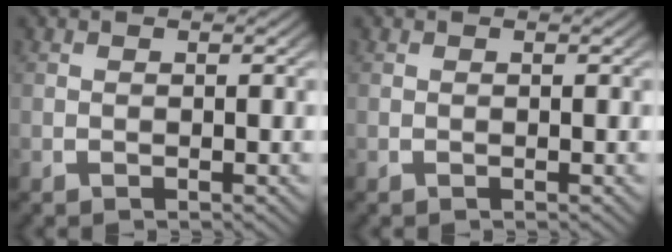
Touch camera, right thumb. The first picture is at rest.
{"total": 0.0}